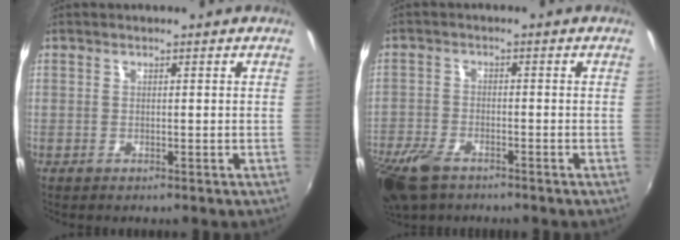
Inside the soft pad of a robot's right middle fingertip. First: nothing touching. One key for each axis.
{"total": 10.0, "fx": -7.0, "fy": 4.8, "fz": 5.4, "tx": -0.151, "ty": -0.026, "tz": -0.136}